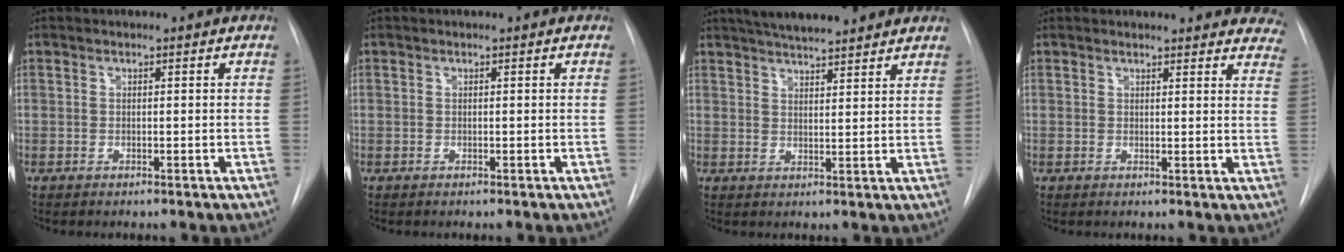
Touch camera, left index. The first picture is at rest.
{"total": 0.0}
{"total": 11.9, "force": [10.4, 1.9, 5.4], "torque": [-0.081, 0.023, 0.143]}
{"total": 15.7, "force": [14.9, 3.7, 3.1], "torque": [-0.013, -0.049, 0.139]}